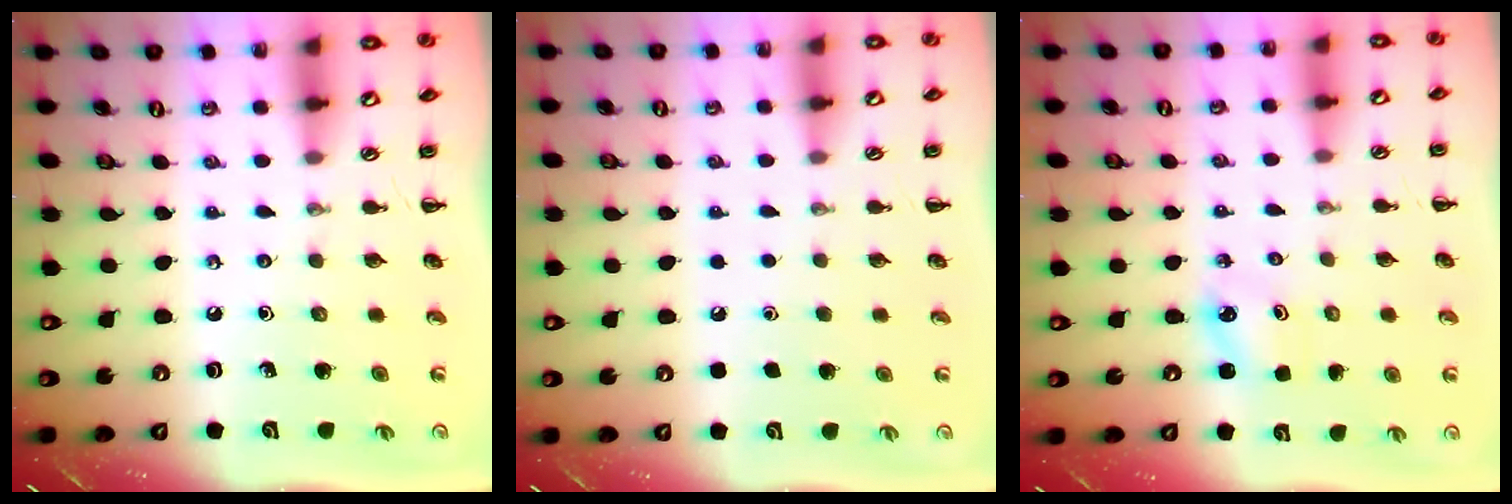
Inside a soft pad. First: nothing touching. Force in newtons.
{"total": 1.7, "press": 1.7, "slide": 0.1}
{"total": 2.9, "press": 2.9, "slide": 0.6}